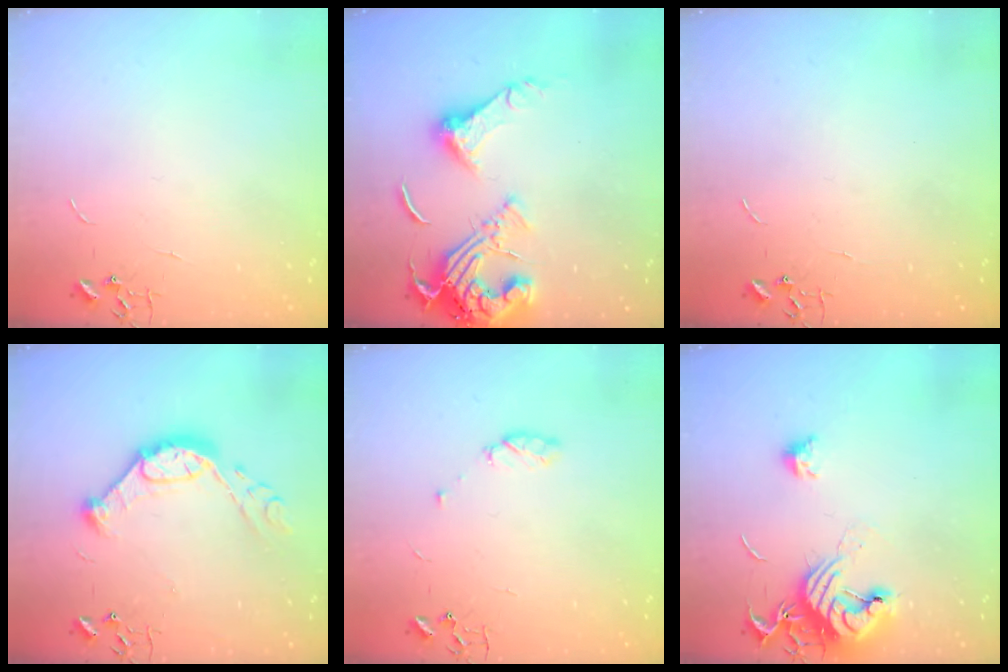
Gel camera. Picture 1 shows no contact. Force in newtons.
{"total": 17.3, "press": 17.2, "slide": 1.8}
{"total": 0.0}
{"total": 14.2, "press": 14.1, "slide": 0.9}
{"total": 5.6, "press": 5.4, "slide": 1.4}
{"total": 14.4, "press": 14.4, "slide": 0.8}